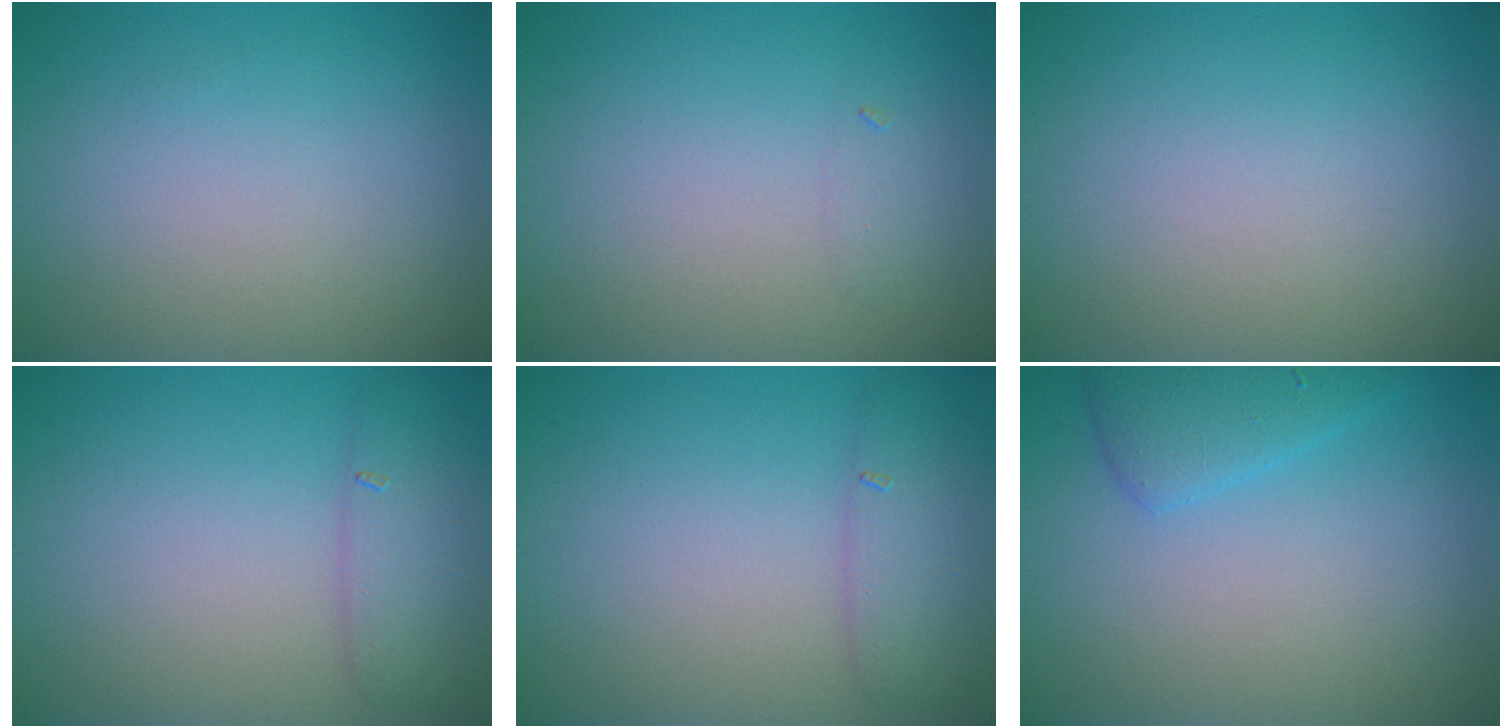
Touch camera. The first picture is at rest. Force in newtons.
{"total": 0.6, "press": 0.6, "slide": 0.0}
{"total": 0.0}
{"total": 2.5, "press": 2.5, "slide": 0.1}
{"total": 2.5, "press": 2.5, "slide": 0.1}
{"total": 2.5, "press": 2.5, "slide": 0.2}